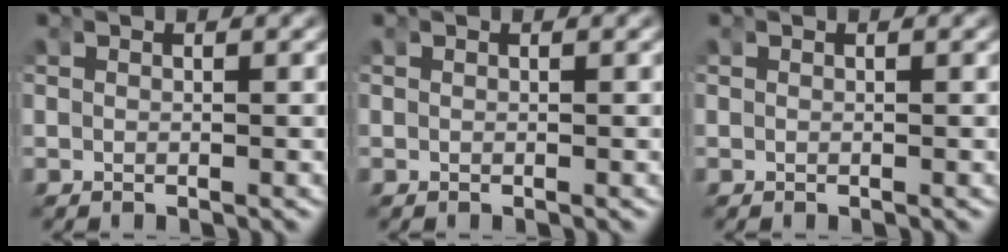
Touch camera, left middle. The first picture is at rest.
{"total": 0.0}
{"total": 0.0}